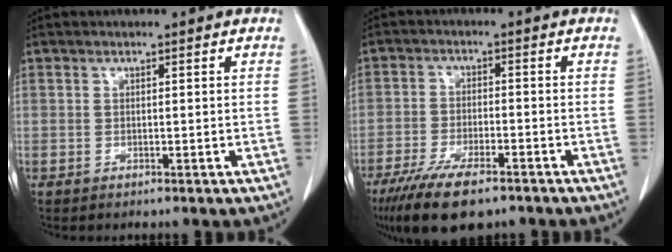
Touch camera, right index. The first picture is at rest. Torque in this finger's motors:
{"motor_torque": [-0.23, -0.16, -0.03, -0.03]}